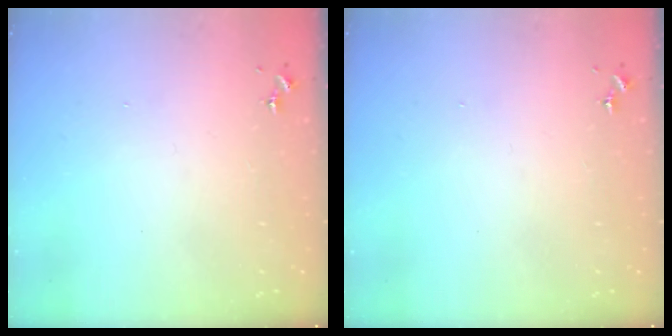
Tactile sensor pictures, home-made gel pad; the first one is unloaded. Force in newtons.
{"total": 0.0}